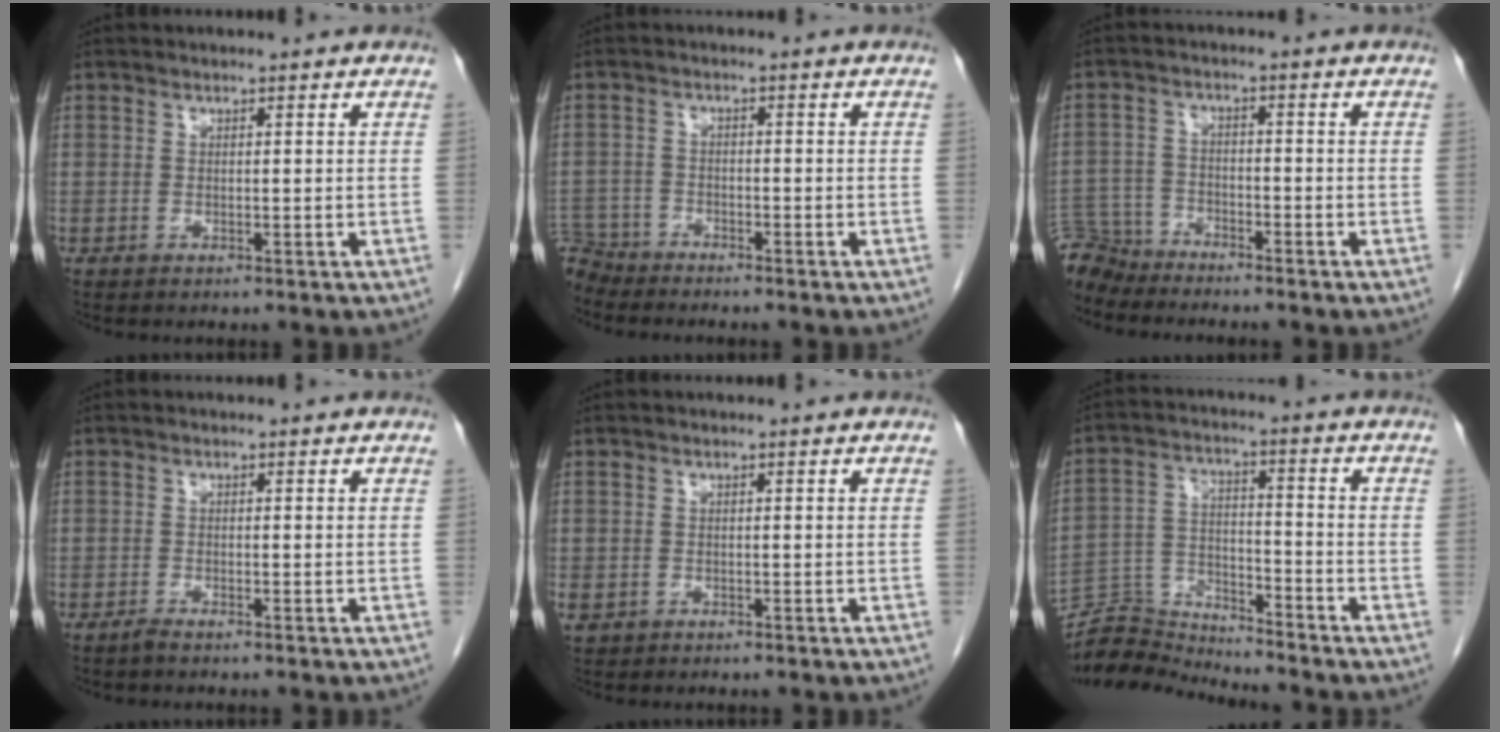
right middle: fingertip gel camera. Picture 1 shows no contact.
{"total": 5.0, "force": [-4.8, 1.1, -0.6], "torque": [0.019, -0.006, -0.094]}
{"total": 6.2, "force": [-6.0, 1.2, -0.4], "torque": [0.009, -0.002, -0.118]}
{"total": 1.0, "force": [-0.9, 0.0, 0.5], "torque": [-0.014, -0.002, -0.017]}
{"total": 1.6, "force": [-0.8, 1.3, 0.6], "torque": [-0.015, 0.001, -0.008]}
{"total": 8.3, "force": [-8.1, -0.5, -1.3], "torque": [0.021, 0.017, -0.151]}